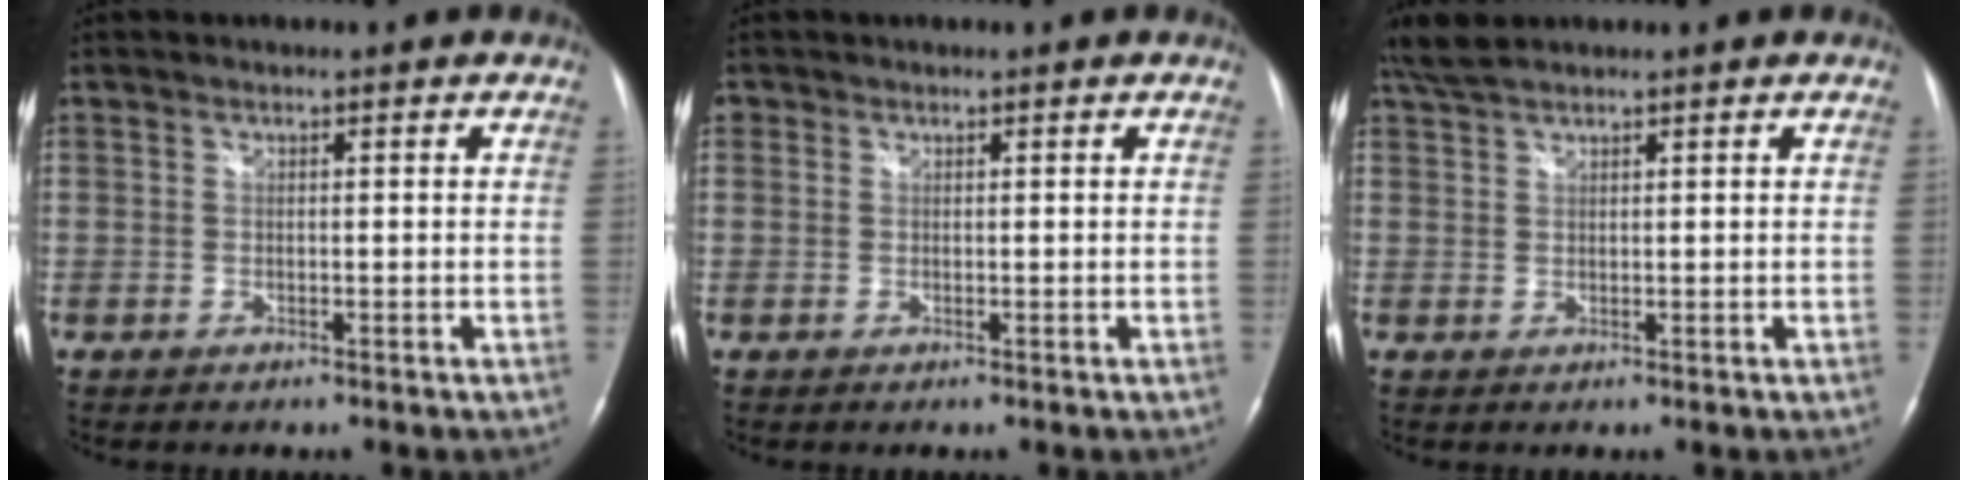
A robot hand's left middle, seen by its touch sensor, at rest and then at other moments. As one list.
[{"total": 0.7, "force": [0.3, 0.6, 0.1], "torque": [0.005, 0.001, 0.002]}, {"total": 3.4, "force": [3.1, 0.6, 1.5], "torque": [-0.038, 0.018, 0.064]}]